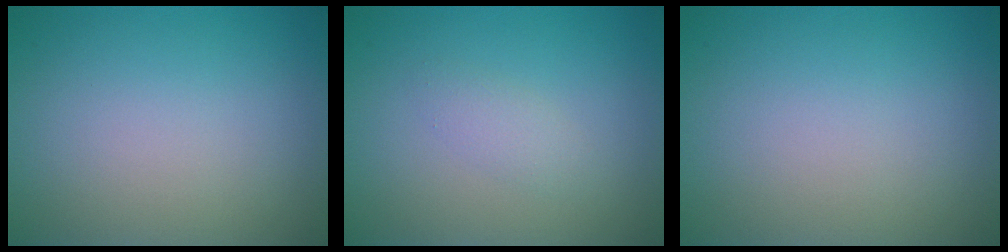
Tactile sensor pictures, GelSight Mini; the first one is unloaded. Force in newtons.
{"total": 1.3, "press": 1.3, "slide": 0.1}
{"total": 0.0}